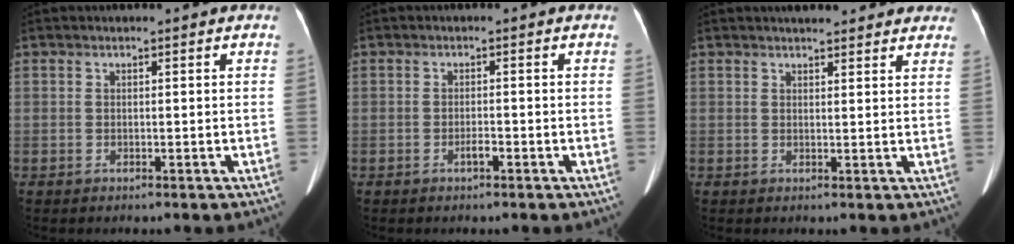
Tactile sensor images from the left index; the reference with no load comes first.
{"total": 1.3, "force": [-1.0, 0.2, 0.8], "torque": [-0.017, -0.002, -0.015]}
{"total": 10.4, "force": [9.2, 2.7, 4.2], "torque": [-0.031, 0.016, 0.096]}